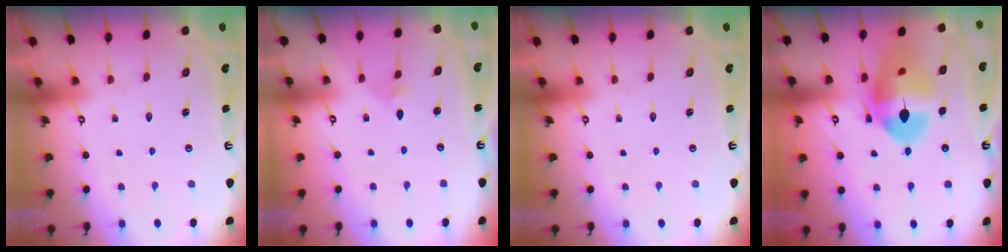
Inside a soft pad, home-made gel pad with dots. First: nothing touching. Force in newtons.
{"total": 1.9, "press": 1.9, "slide": 0.3}
{"total": 0.0}
{"total": 19.0, "press": 18.9, "slide": 2.3}